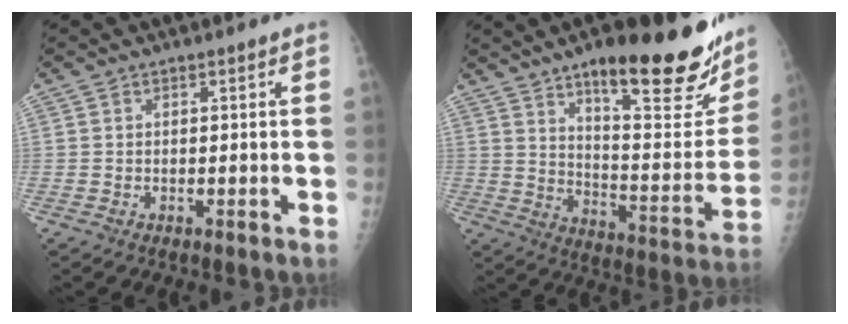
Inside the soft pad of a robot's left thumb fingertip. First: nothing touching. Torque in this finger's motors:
{"motor_torque": [0.49, 0.48, 1.41, -1.36, 0.21]}